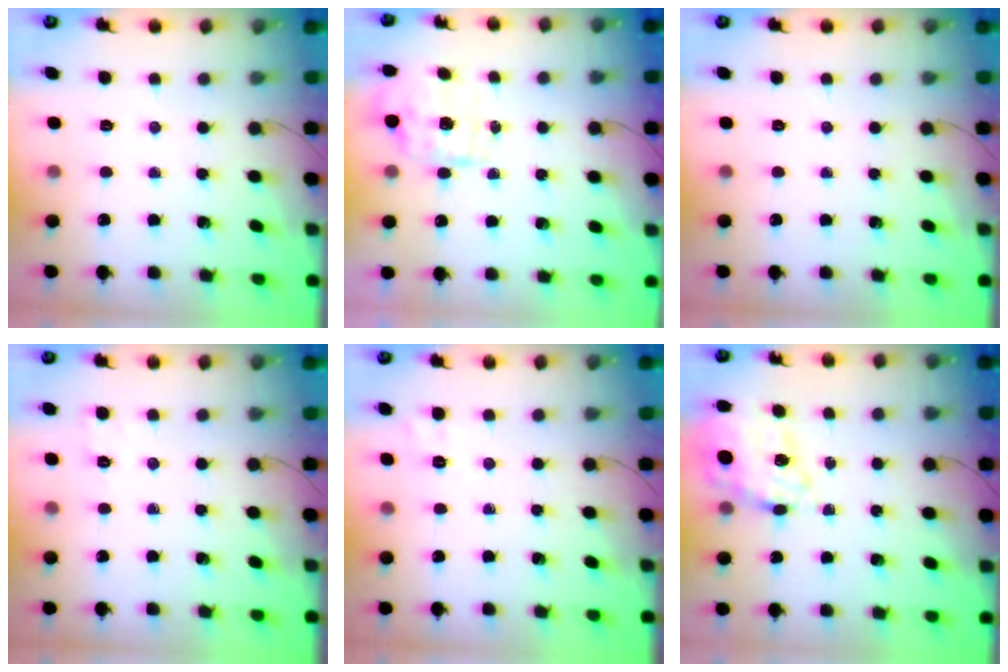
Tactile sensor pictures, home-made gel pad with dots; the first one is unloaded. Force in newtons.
{"total": 1.8, "press": 1.7, "slide": 0.6}
{"total": 0.0}
{"total": 2.0, "press": 1.0, "slide": 1.7}
{"total": 2.9, "press": 2.2, "slide": 1.9}
{"total": 9.7, "press": 9.1, "slide": 3.3}